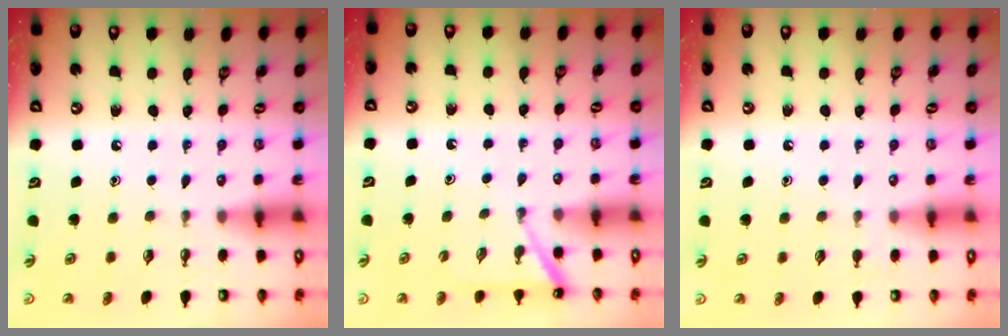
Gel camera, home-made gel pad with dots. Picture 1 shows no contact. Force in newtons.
{"total": 4.9, "press": 4.9, "slide": 0.4}
{"total": 4.0, "press": 4.0, "slide": 0.5}